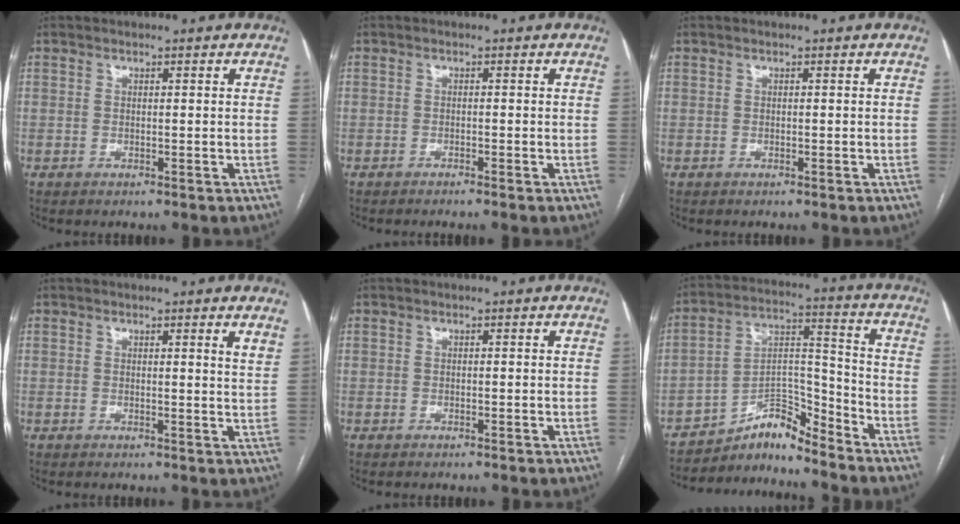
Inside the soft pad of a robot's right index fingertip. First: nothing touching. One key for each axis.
{"total": 1.0, "fx": -0.9, "fy": -0.3, "fz": 0.5, "tx": -0.007, "ty": 0.003, "tz": -0.015}
{"total": 0.0}
{"total": 2.4, "fx": 2.0, "fy": -0.2, "fz": 1.3, "tx": -0.022, "ty": -0.013, "tz": 0.014}
{"total": 0.0}
{"total": 7.5, "fx": -7.4, "fy": 0.7, "fz": 1.4, "tx": -0.025, "ty": 0.038, "tz": -0.130}